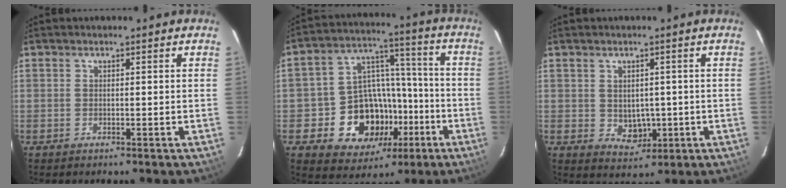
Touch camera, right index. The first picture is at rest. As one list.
[{"total": 15.8, "force": [-6.1, 13.0, 6.6], "torque": [-0.133, 0.046, -0.069]}, {"total": 4.5, "force": [-0.1, 3.8, 2.4], "torque": [-0.040, 0.000, 0.012]}]